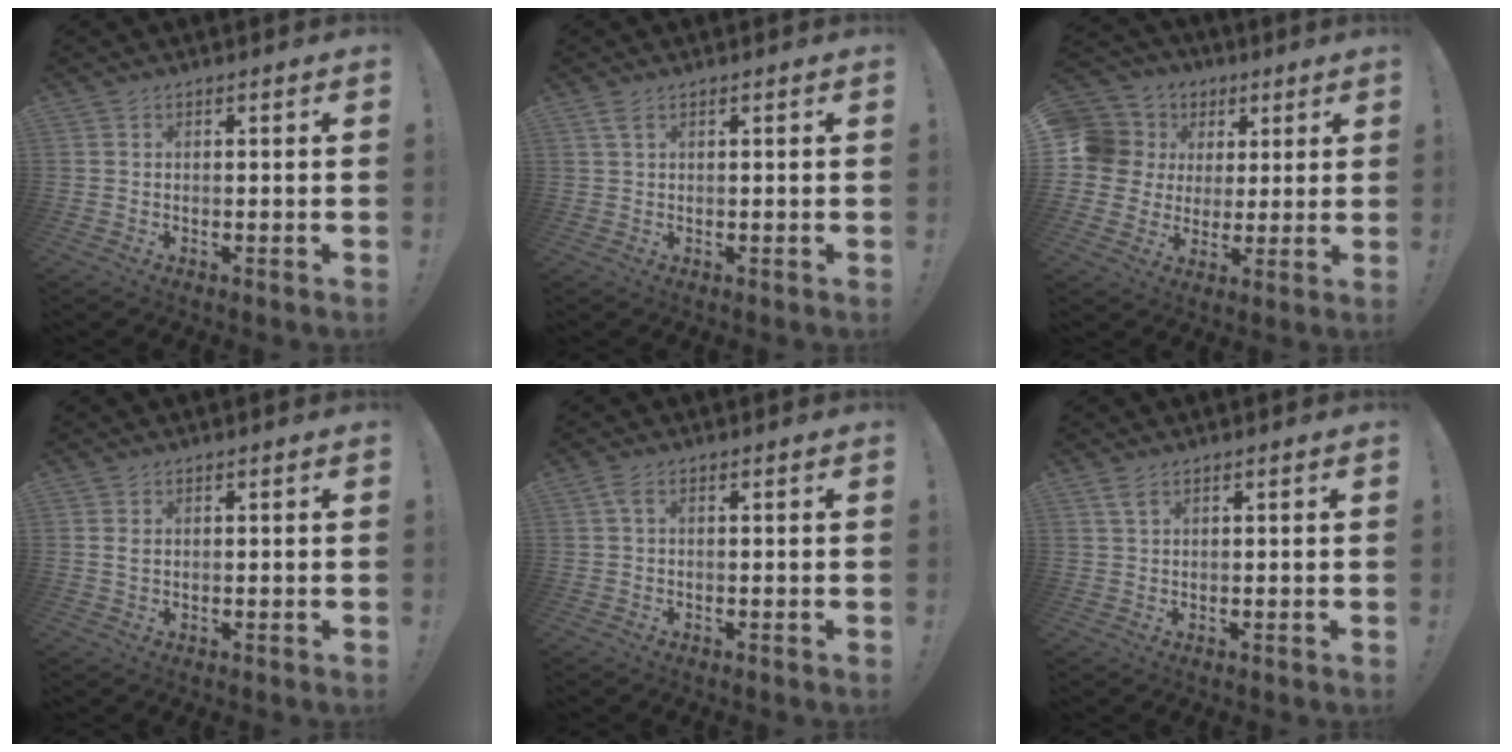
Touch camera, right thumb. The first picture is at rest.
{"total": 2.0, "force": [1.1, 0.6, 1.6], "torque": [-0.031, 0.000, 0.019]}
{"total": 12.1, "force": [3.4, 11.0, 3.8], "torque": [-0.083, -0.011, 0.083]}
{"total": 1.4, "force": [0.5, 0.7, 1.0], "torque": [-0.016, 0.001, 0.008]}
{"total": 2.3, "force": [0.6, 1.0, 2.0], "torque": [-0.041, 0.004, 0.012]}
{"total": 2.5, "force": [1.5, 0.9, 1.8], "torque": [-0.035, -0.002, 0.028]}